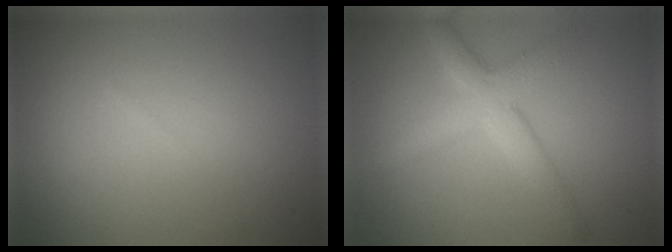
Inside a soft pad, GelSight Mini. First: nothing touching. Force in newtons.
{"total": 4.2, "press": 4.2, "slide": 0.2}